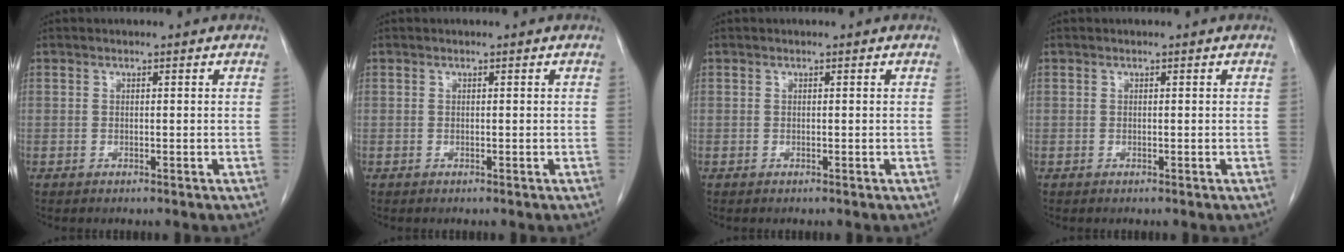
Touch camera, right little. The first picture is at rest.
{"total": 0.0}
{"total": 0.0}
{"total": 0.0}